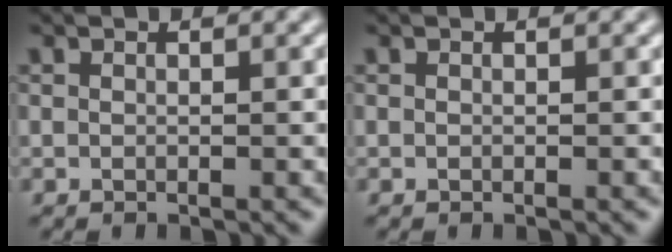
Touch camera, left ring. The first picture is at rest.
{"total": 0.0}